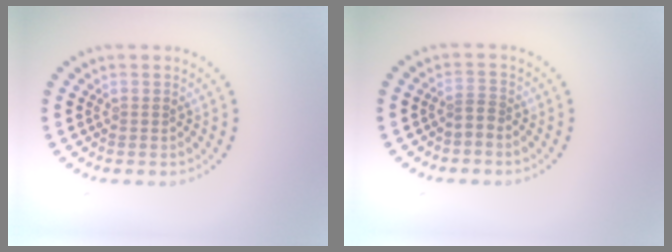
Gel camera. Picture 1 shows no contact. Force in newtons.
{"total": 1.1, "press": 0.7, "slide": 0.9}